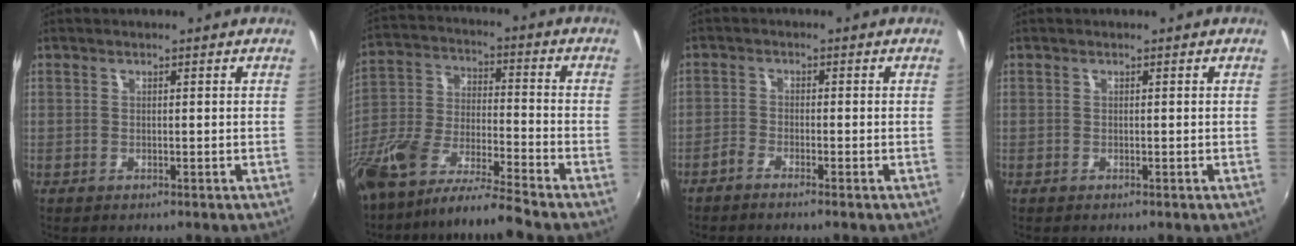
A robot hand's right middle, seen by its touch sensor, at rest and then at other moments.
{"total": 14.3, "force": [-11.4, 1.7, 8.5], "torque": [-0.177, -0.017, -0.219]}
{"total": 2.1, "force": [-1.8, 0.0, 1.1], "torque": [-0.039, 0.001, -0.039]}
{"total": 0.0}